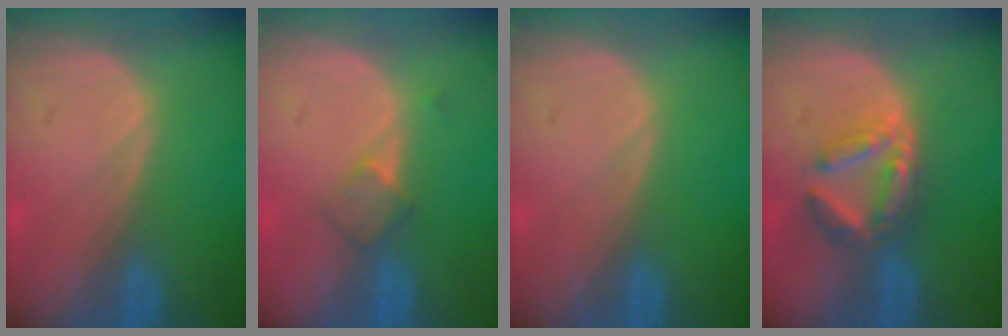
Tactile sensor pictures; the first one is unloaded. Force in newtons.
{"total": 2.7, "press": 2.4, "slide": 1.1}
{"total": 0.0}
{"total": 6.0, "press": 5.7, "slide": 2.1}